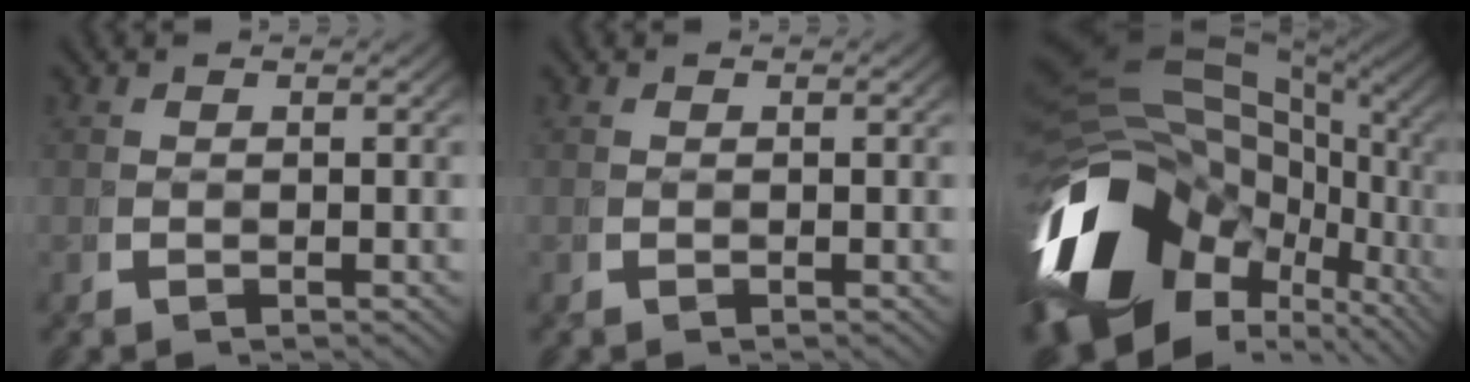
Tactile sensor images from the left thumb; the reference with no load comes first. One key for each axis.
{"total": 0.0}
{"total": 24.5, "fx": -2.9, "fy": 16.7, "fz": 17.7, "tx": -0.346, "ty": -0.054, "tz": -0.025}